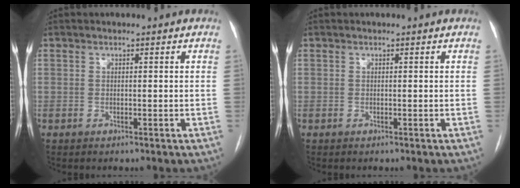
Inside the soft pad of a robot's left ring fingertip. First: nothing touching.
{"total": 0.0}